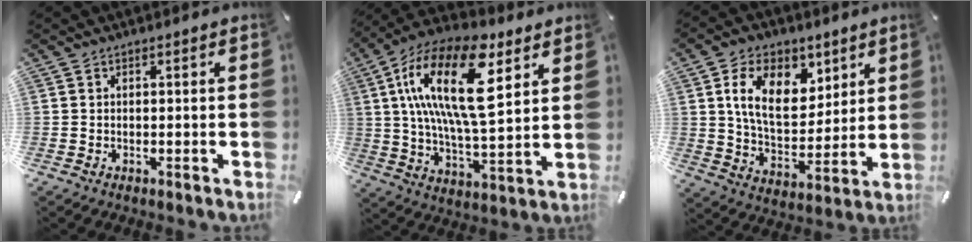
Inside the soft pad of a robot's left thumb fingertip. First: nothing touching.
{"total": 23.0, "force": [9.1, 9.1, 19.1], "torque": [-0.391, -0.030, 0.139]}
{"total": 14.6, "force": [6.4, 9.6, 9.0], "torque": [-0.152, -0.013, 0.117]}